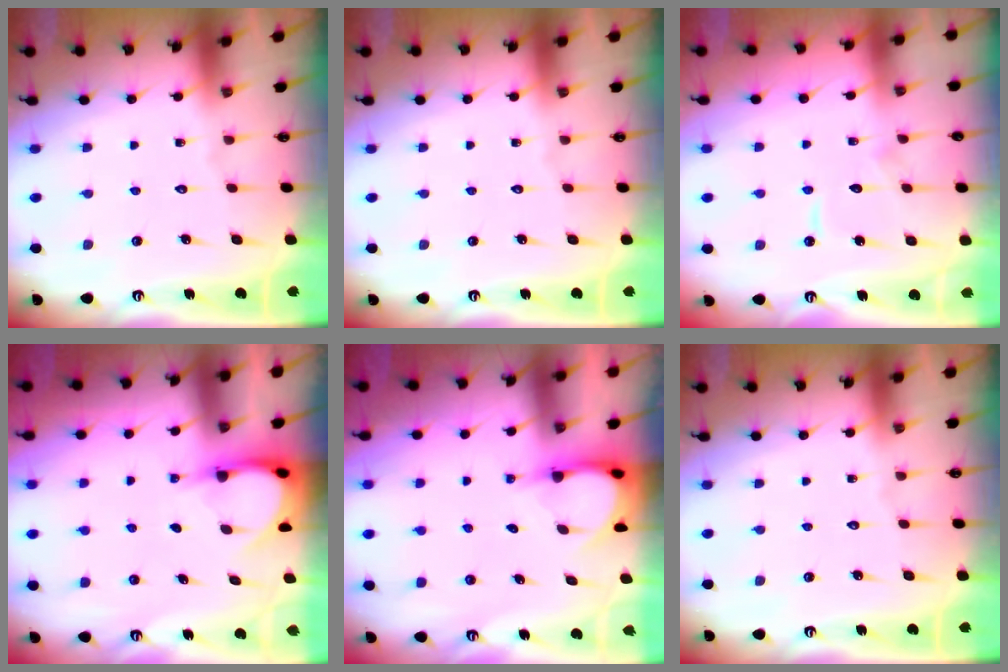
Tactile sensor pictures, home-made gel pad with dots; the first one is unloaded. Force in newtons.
{"total": 0.0}
{"total": 7.0, "press": 7.0, "slide": 0.6}
{"total": 3.9, "press": 3.8, "slide": 0.2}
{"total": 3.9, "press": 3.9, "slide": 0.2}
{"total": 0.0}